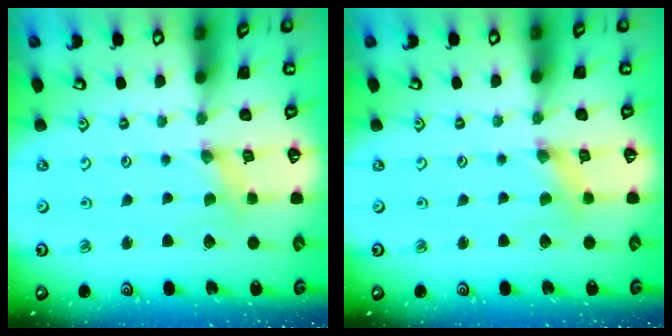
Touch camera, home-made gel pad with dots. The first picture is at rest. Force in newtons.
{"total": 1.5, "press": 1.4, "slide": 0.3}